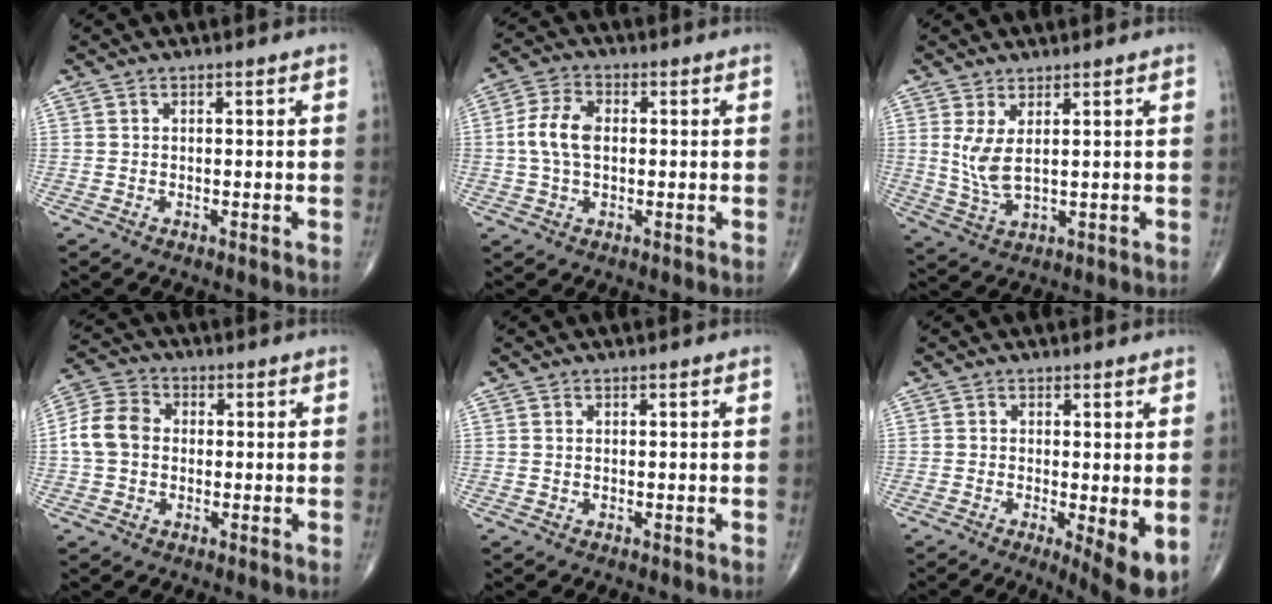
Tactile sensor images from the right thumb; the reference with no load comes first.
{"total": 7.5, "force": [0.4, 4.7, 5.8], "torque": [-0.120, 0.014, 0.003]}
{"total": 5.7, "force": [1.6, 2.0, 5.0], "torque": [-0.114, -0.017, 0.043]}
{"total": 8.0, "force": [0.0, 6.3, 4.8], "torque": [-0.091, 0.024, -0.010]}
{"total": 0.0}
{"total": 6.6, "force": [-1.2, 1.7, 6.2], "torque": [-0.093, -0.020, -0.018]}